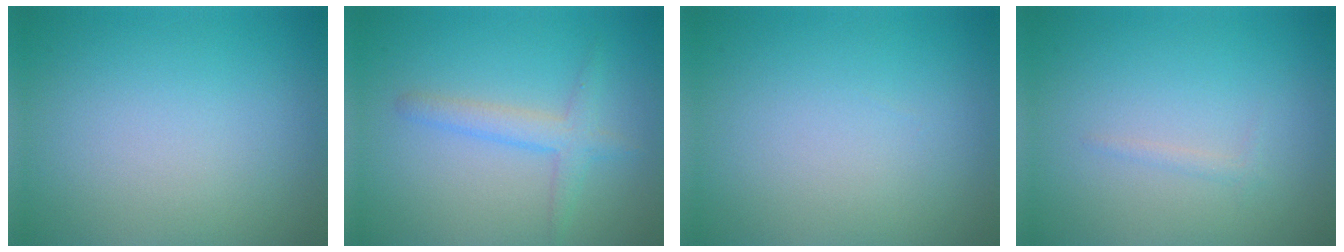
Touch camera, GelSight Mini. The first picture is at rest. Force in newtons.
{"total": 2.4, "press": 2.4, "slide": 0.1}
{"total": 0.0}
{"total": 0.6, "press": 0.6, "slide": 0.0}